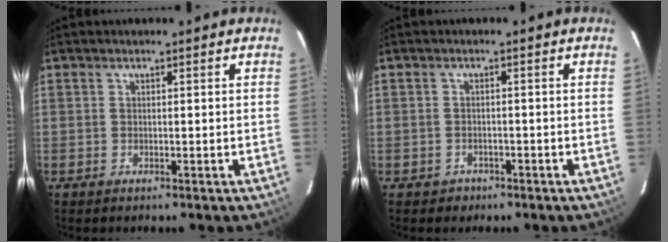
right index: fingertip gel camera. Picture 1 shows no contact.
{"total": 2.6, "force": [-1.5, 2.1, 0.2], "torque": [-0.012, 0.005, -0.017]}